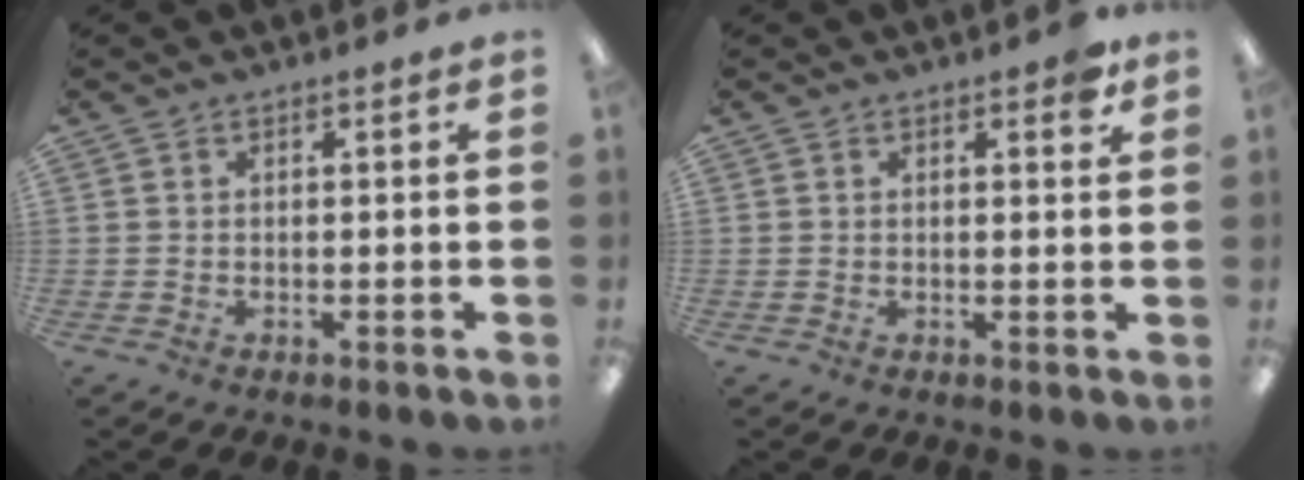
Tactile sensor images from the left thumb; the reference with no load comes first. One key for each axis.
{"total": 2.7, "fx": 1.6, "fy": 0.9, "fz": 1.9, "tx": -0.017, "ty": -0.006, "tz": 0.023}